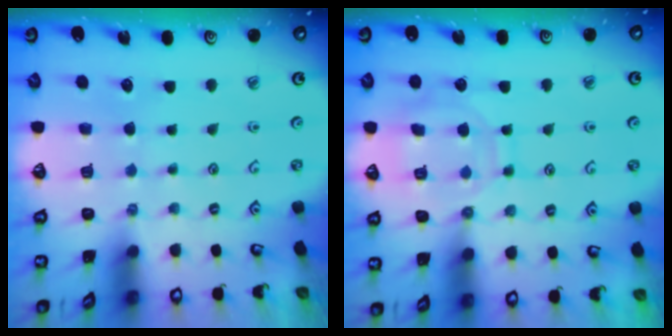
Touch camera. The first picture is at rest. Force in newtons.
{"total": 12.4, "press": 12.3, "slide": 1.1}